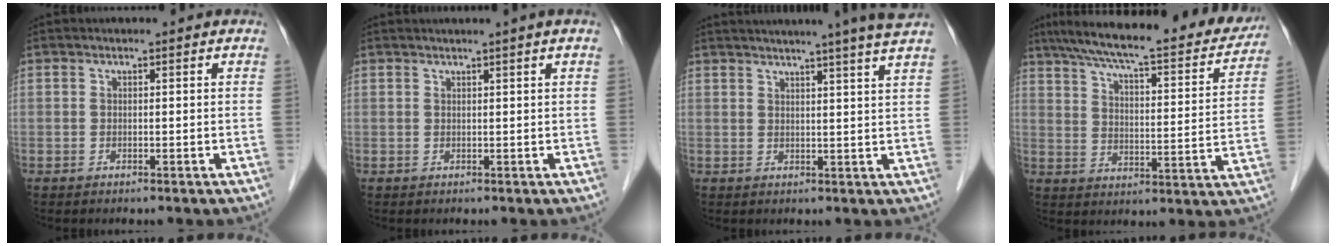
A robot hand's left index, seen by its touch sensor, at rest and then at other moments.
{"total": 1.4, "force": [1.0, -0.6, 0.9], "torque": [-0.021, -0.004, 0.024]}
{"total": 11.9, "force": [10.0, -1.8, 6.1], "torque": [-0.093, -0.013, 0.109]}
{"total": 25.9, "force": [22.1, 4.2, 12.8], "torque": [-0.206, -0.016, 0.290]}